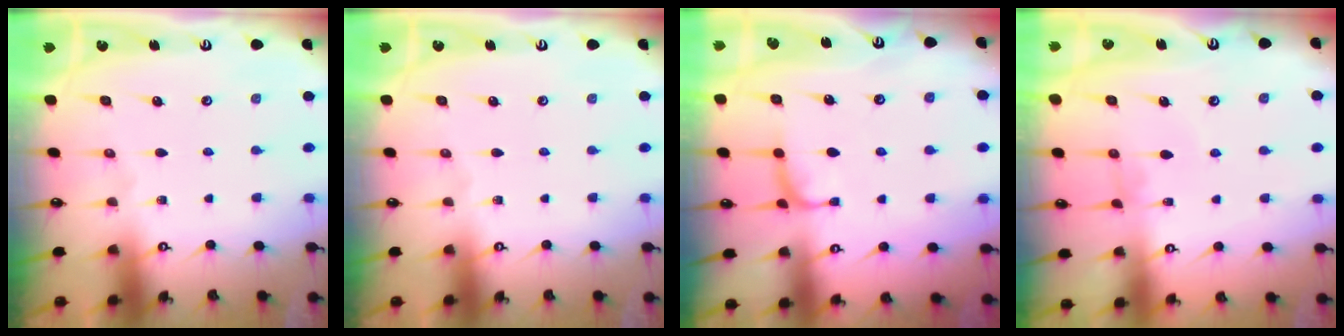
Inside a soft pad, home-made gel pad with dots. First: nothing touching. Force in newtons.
{"total": 0.0}
{"total": 2.3, "press": 2.2, "slide": 0.8}
{"total": 0.0}